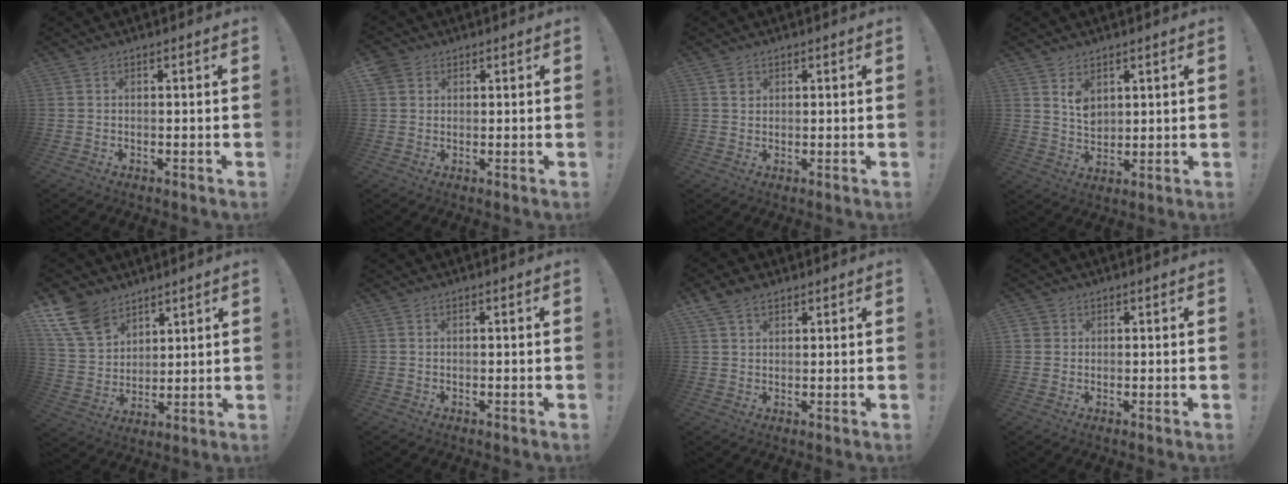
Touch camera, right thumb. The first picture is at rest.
{"total": 3.5, "force": [1.8, 2.8, 1.0], "torque": [-0.028, 0.001, 0.036]}
{"total": 1.8, "force": [1.1, 1.3, 0.6], "torque": [0.000, -0.004, 0.018]}
{"total": 5.5, "force": [3.3, 3.5, 2.5], "torque": [-0.034, -0.020, 0.060]}
{"total": 14.1, "force": [9.5, 8.8, 5.5], "torque": [-0.118, -0.053, 0.189]}
{"total": 0.0}
{"total": 4.9, "force": [3.3, 2.8, 2.3], "torque": [-0.051, -0.007, 0.067]}
{"total": 2.2, "force": [1.0, 1.9, 0.4], "torque": [-0.007, -0.001, 0.020]}